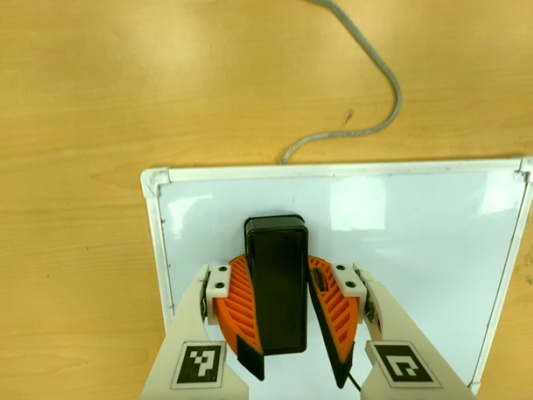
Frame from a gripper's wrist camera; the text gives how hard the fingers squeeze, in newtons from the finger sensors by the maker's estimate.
{"total": 14.2, "left": 15.6, "right": 12.7}